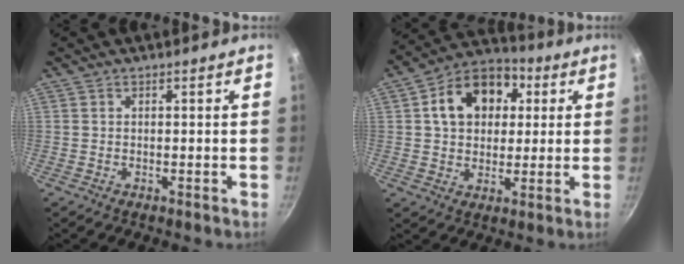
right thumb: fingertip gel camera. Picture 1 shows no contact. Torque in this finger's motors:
{"motor_torque": [0.59, 3.25, 1.04, -0.06, 0.12]}